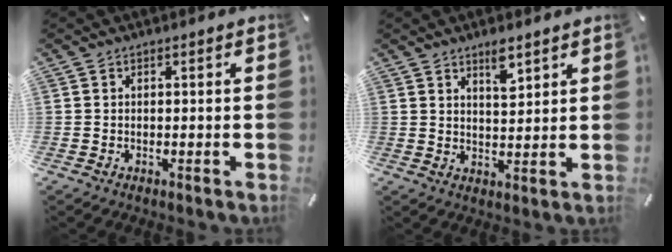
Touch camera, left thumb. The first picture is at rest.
{"total": 5.0, "force": [3.7, 1.8, 2.8], "torque": [-0.031, -0.024, 0.060]}